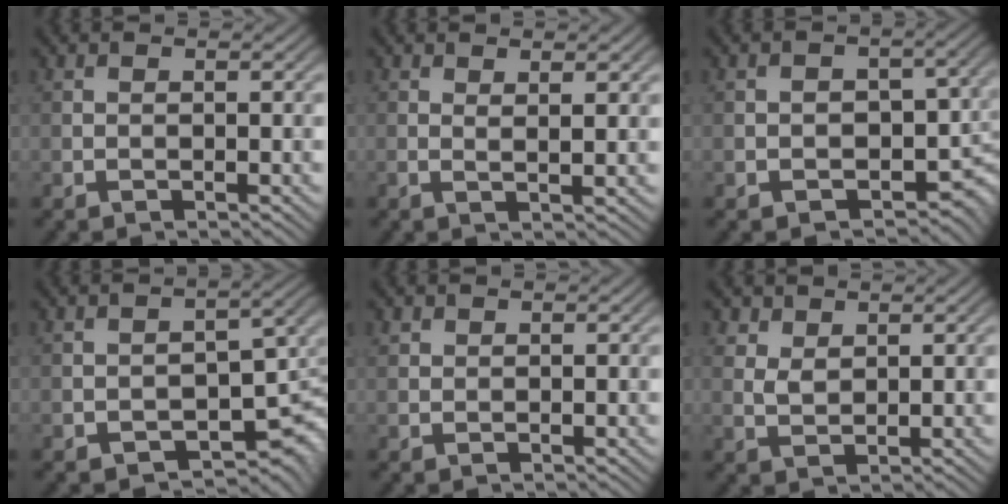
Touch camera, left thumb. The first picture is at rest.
{"total": 1.9, "force": [1.1, 0.3, 1.5], "torque": [-0.029, -0.001, 0.017]}
{"total": 6.0, "force": [-1.3, 4.3, 4.0], "torque": [-0.054, -0.017, -0.020]}
{"total": 7.9, "force": [-3.0, 4.8, 5.5], "torque": [-0.064, -0.023, -0.038]}
{"total": 0.9, "force": [0.7, 0.6, 0.1], "torque": [-0.007, -0.001, 0.017]}
{"total": 2.8, "force": [1.9, 1.5, 1.2], "torque": [-0.033, -0.002, 0.041]}